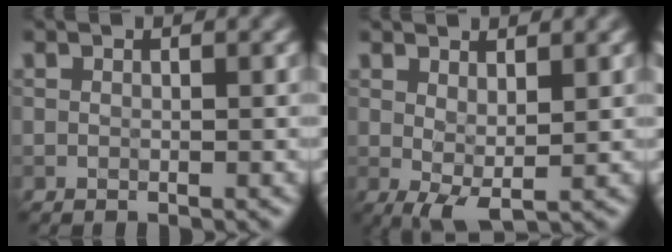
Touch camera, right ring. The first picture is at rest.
{"total": 2.6, "force": [0.7, 0.7, 2.4], "torque": [-0.045, -0.005, 0.014]}